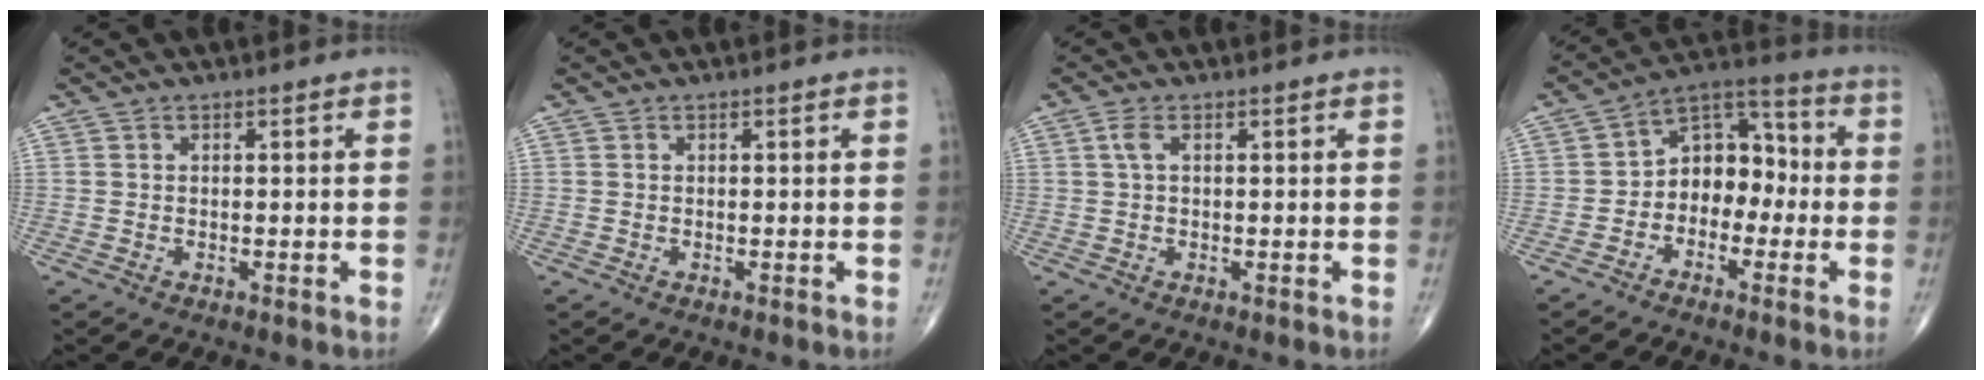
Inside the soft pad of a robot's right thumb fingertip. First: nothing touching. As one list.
[{"total": 0.0}, {"total": 1.8, "force": [0.6, 0.7, 1.5], "torque": [-0.039, 0.006, 0.012]}, {"total": 10.2, "force": [-1.7, 7.4, 6.8], "torque": [-0.067, 0.047, -0.048]}]